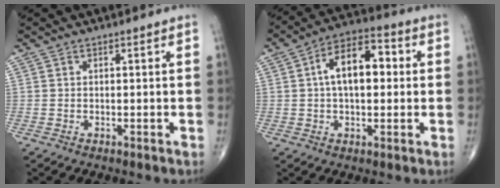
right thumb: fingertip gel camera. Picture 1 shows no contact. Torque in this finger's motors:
{"motor_torque": [0.73, 2.89, 1.42, 0.16, 0.38]}